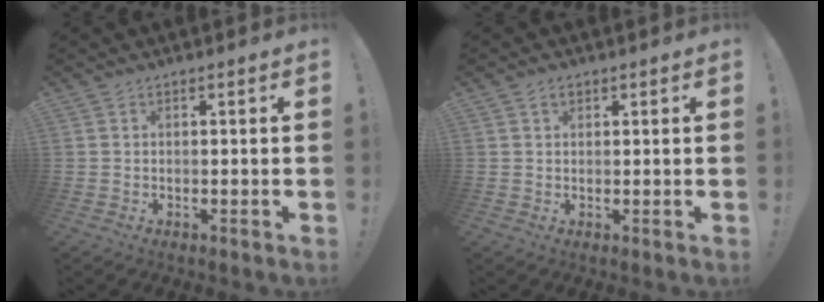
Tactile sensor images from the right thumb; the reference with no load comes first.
{"total": 1.7, "force": [0.9, 1.1, 0.9], "torque": [-0.018, 0.003, 0.016]}